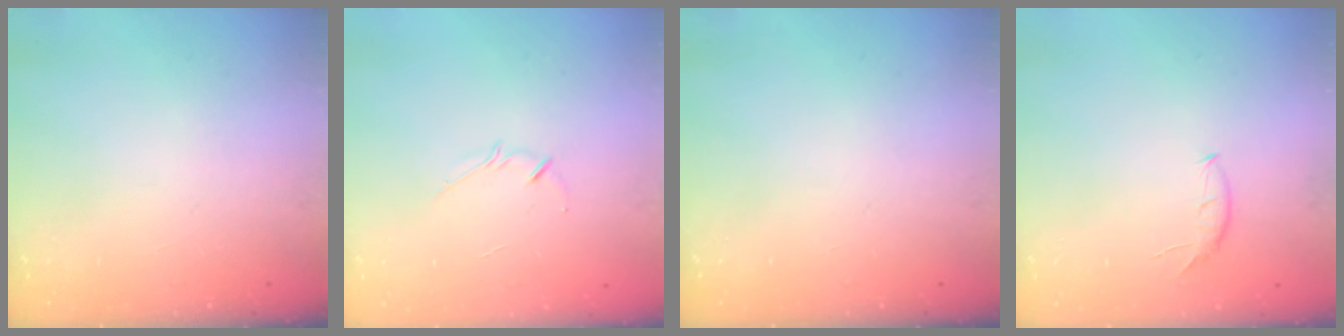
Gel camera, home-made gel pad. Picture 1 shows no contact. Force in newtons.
{"total": 2.9, "press": 2.8, "slide": 0.6}
{"total": 0.0}
{"total": 6.7, "press": 6.6, "slide": 1.0}